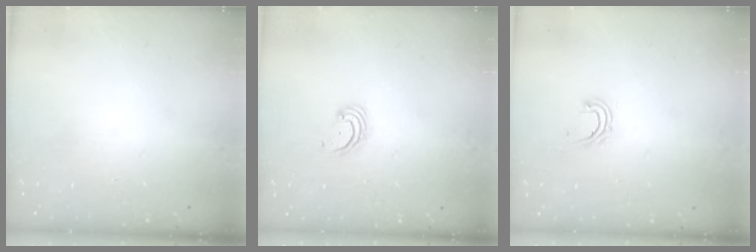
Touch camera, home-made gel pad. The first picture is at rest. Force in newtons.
{"total": 2.6, "press": 2.6, "slide": 0.3}
{"total": 4.7, "press": 4.6, "slide": 0.3}